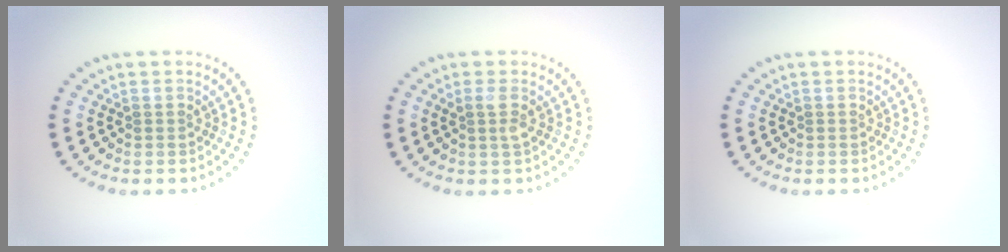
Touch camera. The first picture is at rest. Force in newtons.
{"total": 1.2, "press": 1.1, "slide": 0.4}
{"total": 0.0}